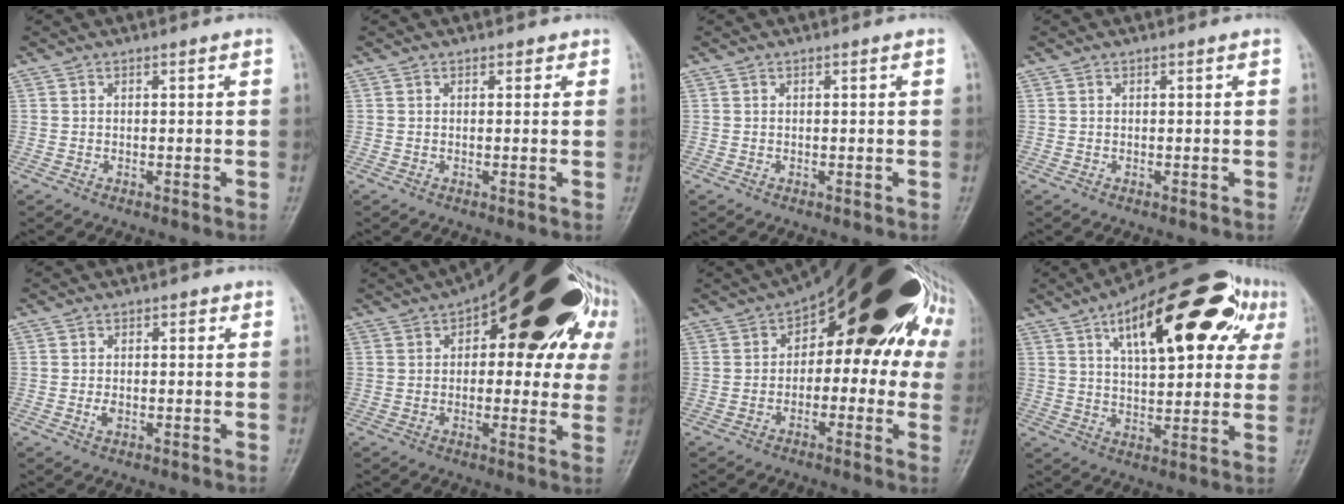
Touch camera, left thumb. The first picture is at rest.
{"total": 0.9, "force": [0.5, 0.7, 0.2], "torque": [0.007, -0.002, 0.002]}
{"total": 0.0}
{"total": 0.0}
{"total": 2.2, "force": [0.0, 1.6, 1.6], "torque": [-0.020, 0.000, -0.005]}
{"total": 27.6, "force": [10.9, 13.2, 21.6], "torque": [-0.261, 0.035, 0.148]}
{"total": 26.5, "force": [6.8, 13.9, 21.5], "torque": [-0.269, 0.056, 0.091]}
{"total": 25.4, "force": [10.8, 11.0, 20.2], "torque": [-0.260, 0.010, 0.156]}